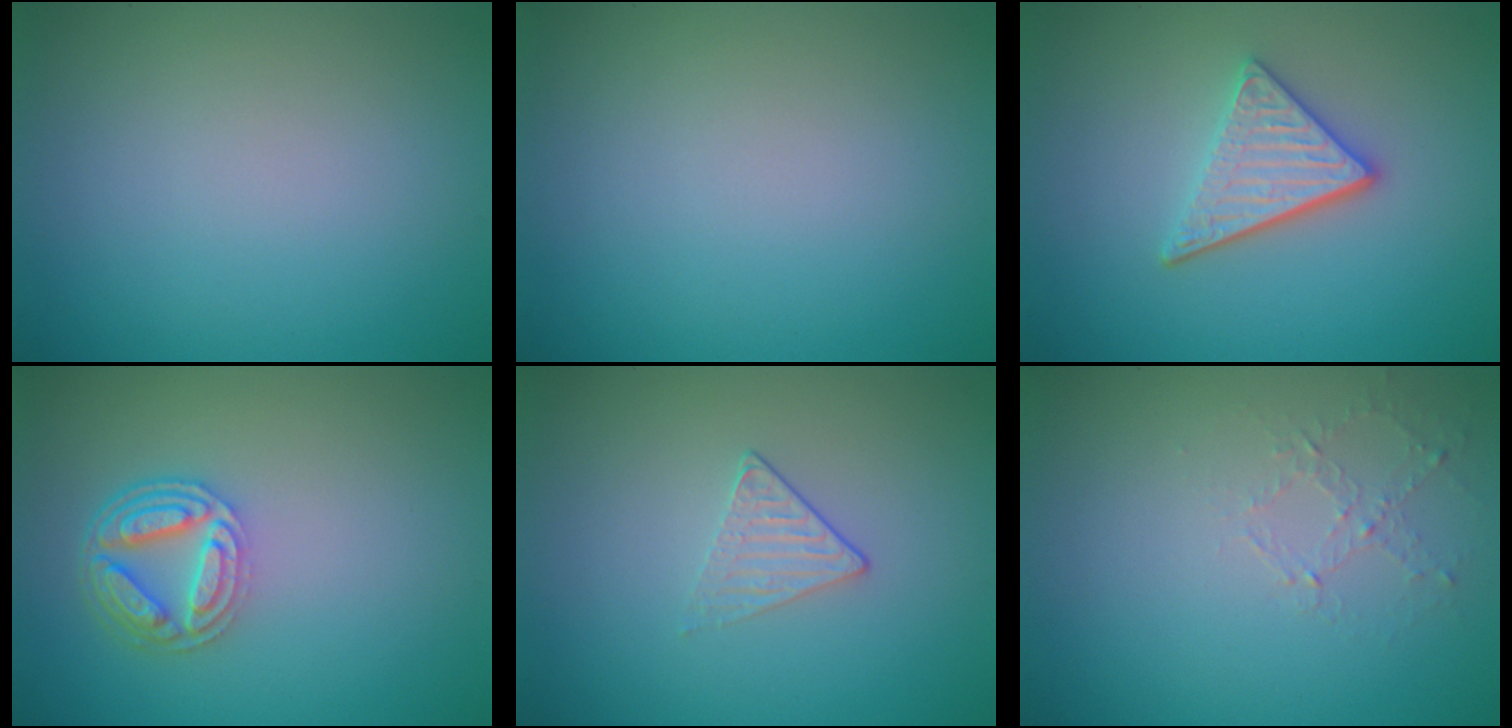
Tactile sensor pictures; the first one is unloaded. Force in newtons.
{"total": 0.0}
{"total": 3.6, "press": 3.0, "slide": 1.9}
{"total": 4.7, "press": 3.7, "slide": 3.0}
{"total": 1.3, "press": 0.9, "slide": 0.9}
{"total": 1.0, "press": 0.4, "slide": 0.9}